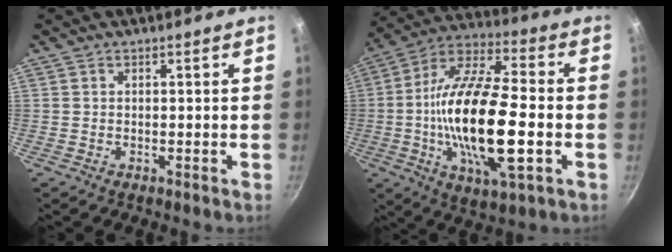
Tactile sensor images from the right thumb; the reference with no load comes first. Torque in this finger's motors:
{"motor_torque": [1.18, 0.92, 2.51, -0.26, 0.81]}